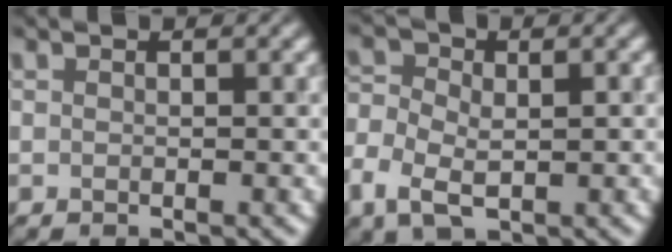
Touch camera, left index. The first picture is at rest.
{"total": 5.4, "force": [-1.7, 3.5, 3.7], "torque": [-0.077, -0.005, -0.031]}